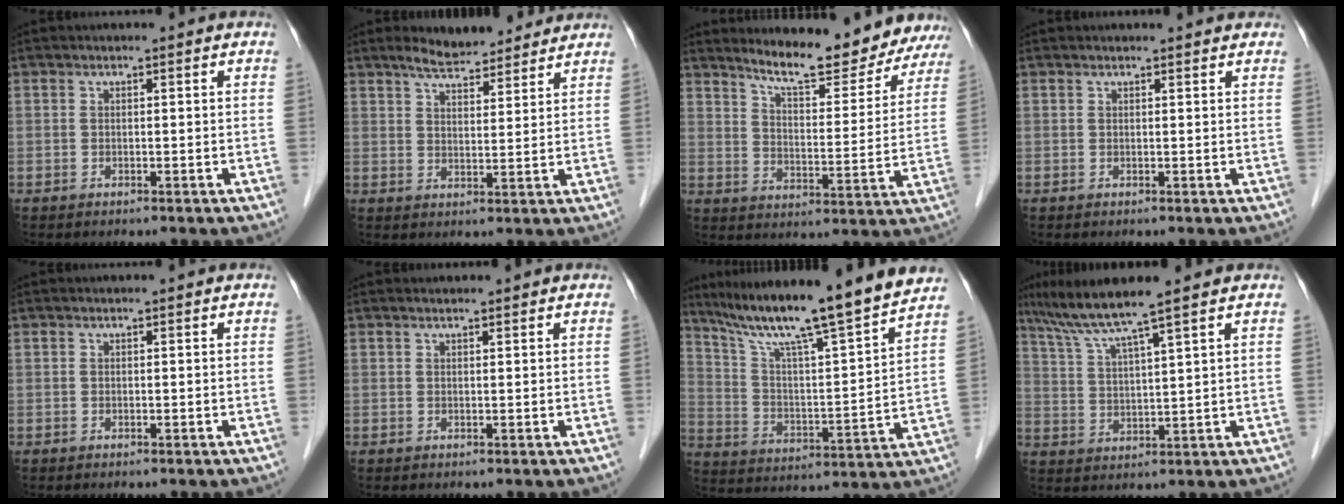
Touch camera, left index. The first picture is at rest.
{"total": 7.4, "force": [6.6, 2.0, 2.7], "torque": [-0.049, 0.020, 0.110]}
{"total": 14.7, "force": [13.6, 2.7, 5.0], "torque": [-0.066, -0.020, 0.178]}
{"total": 3.4, "force": [3.2, 0.8, 0.7], "torque": [-0.010, 0.018, 0.031]}
{"total": 0.0}
{"total": 1.0, "force": [1.0, 0.1, 0.3], "torque": [-0.011, 0.011, 0.019]}
{"total": 19.6, "force": [16.8, -0.7, 10.0], "torque": [-0.171, -0.009, 0.263]}
{"total": 7.9, "force": [6.2, -1.4, 4.7], "torque": [-0.092, 0.008, 0.119]}